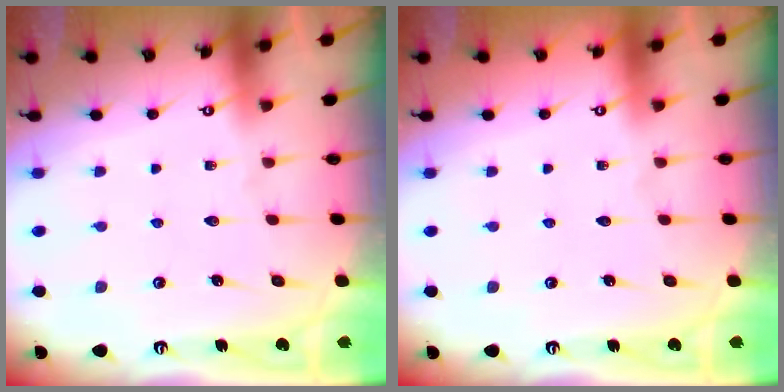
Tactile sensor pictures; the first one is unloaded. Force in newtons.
{"total": 0.0}